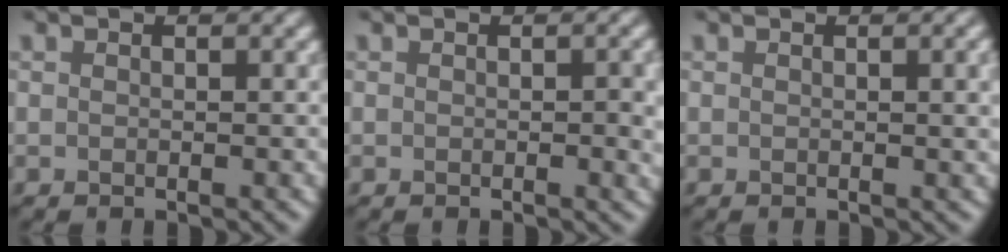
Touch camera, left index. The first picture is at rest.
{"total": 1.6, "force": [-0.1, 0.3, 1.5], "torque": [-0.018, -0.004, 0.000]}
{"total": 1.9, "force": [0.3, 0.5, 1.8], "torque": [-0.016, 0.003, 0.002]}